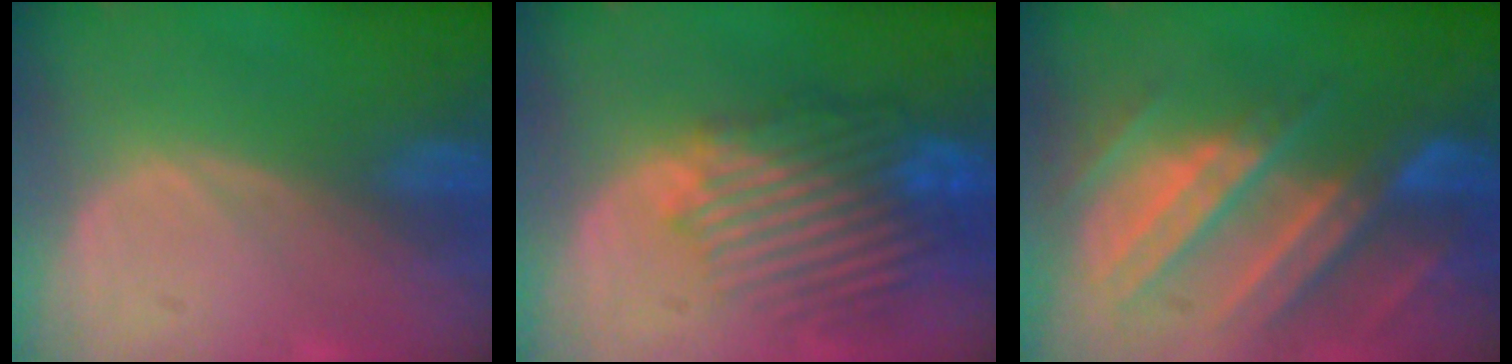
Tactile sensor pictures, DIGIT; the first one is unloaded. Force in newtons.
{"total": 10.2, "press": 9.3, "slide": 4.3}
{"total": 10.8, "press": 9.6, "slide": 4.9}